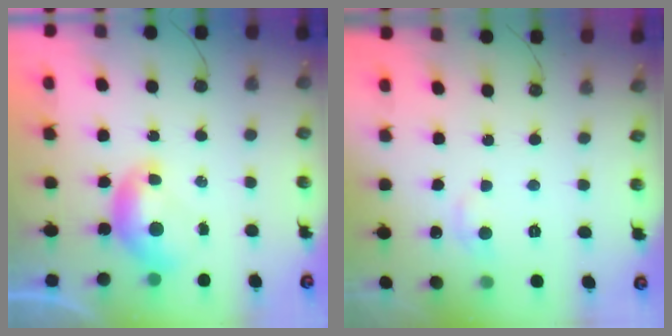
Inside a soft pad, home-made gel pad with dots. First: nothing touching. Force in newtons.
{"total": 0.8, "press": 0.4, "slide": 0.7}